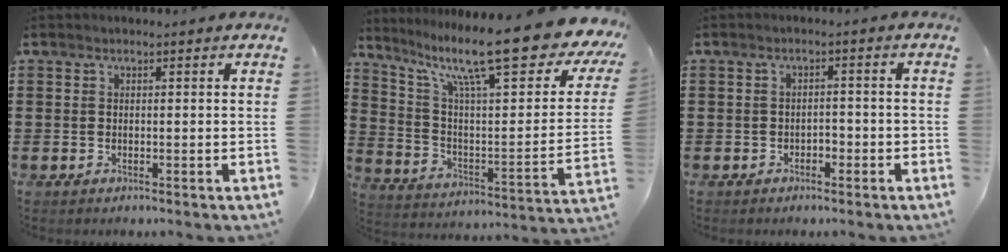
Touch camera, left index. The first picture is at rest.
{"total": 16.7, "force": [11.6, 2.0, 11.9], "torque": [-0.219, -0.080, 0.182]}
{"total": 1.8, "force": [-1.5, 0.8, 0.6], "torque": [-0.017, 0.002, -0.033]}